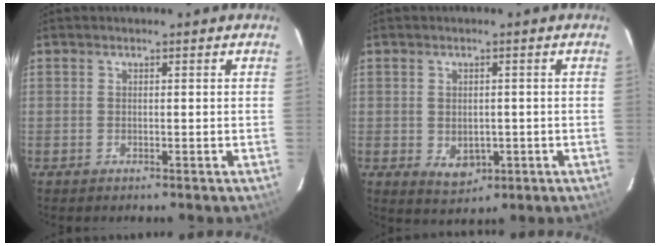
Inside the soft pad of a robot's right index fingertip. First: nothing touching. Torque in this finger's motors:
{"motor_torque": [0.63, 0.08, 0.19, 0.05]}